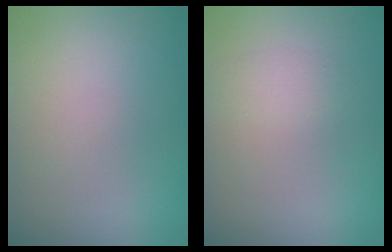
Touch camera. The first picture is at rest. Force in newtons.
{"total": 1.0, "press": 1.0, "slide": 0.0}